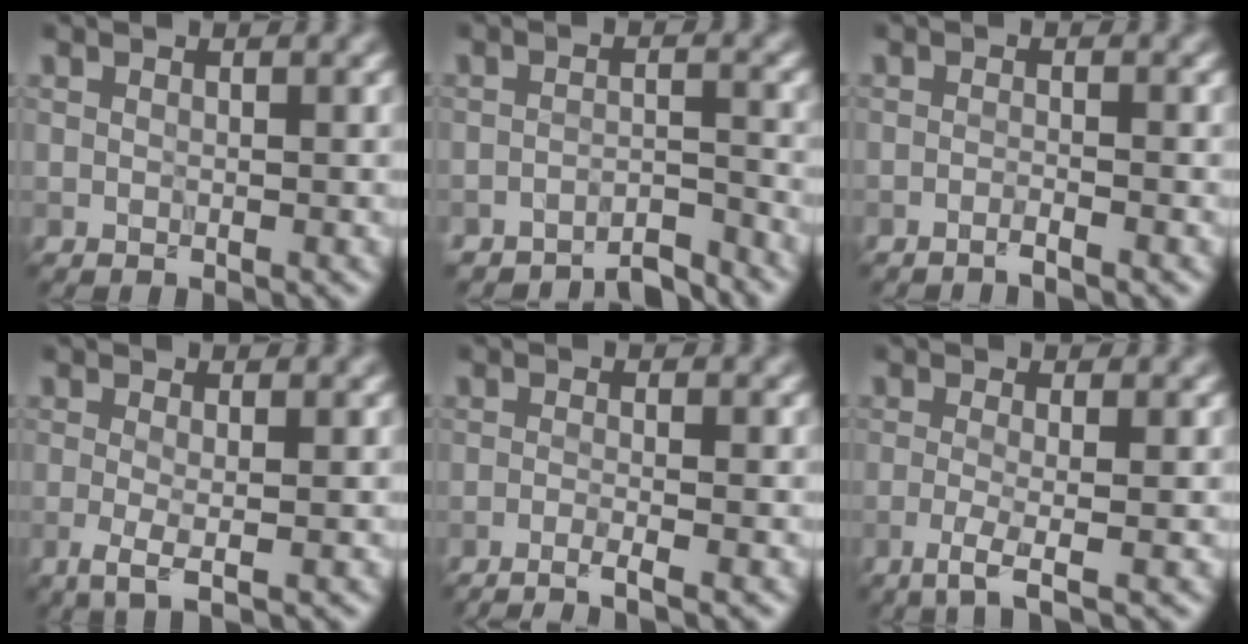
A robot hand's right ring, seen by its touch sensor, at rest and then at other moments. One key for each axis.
{"total": 3.5, "fx": -3.4, "fy": 0.4, "fz": 0.7, "tx": -0.009, "ty": 0.005, "tz": -0.059}
{"total": 1.1, "fx": -0.9, "fy": 0.1, "fz": 0.6, "tx": -0.008, "ty": 0.002, "tz": -0.023}
{"total": 2.3, "fx": -0.6, "fy": 0.7, "fz": 2.2, "tx": -0.044, "ty": -0.003, "tz": -0.015}
{"total": 2.9, "fx": -2.1, "fy": 0.4, "fz": 2.0, "tx": -0.031, "ty": 0.007, "tz": -0.049}
{"total": 2.9, "fx": -1.3, "fy": 0.6, "fz": 2.5, "tx": -0.043, "ty": 0.002, "tz": -0.038}